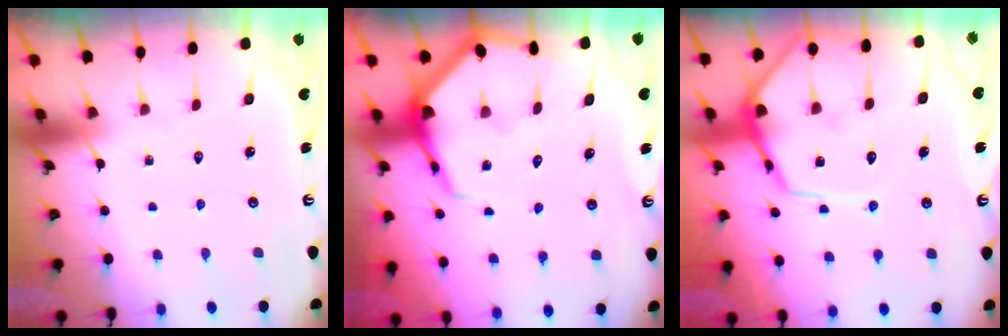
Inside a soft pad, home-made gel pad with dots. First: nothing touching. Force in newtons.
{"total": 7.8, "press": 7.7, "slide": 0.8}
{"total": 13.8, "press": 13.8, "slide": 1.0}